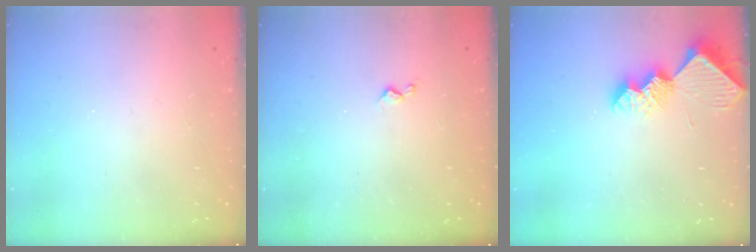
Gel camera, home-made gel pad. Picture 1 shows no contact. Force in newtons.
{"total": 3.7, "press": 3.6, "slide": 0.7}
{"total": 9.1, "press": 9.1, "slide": 0.7}